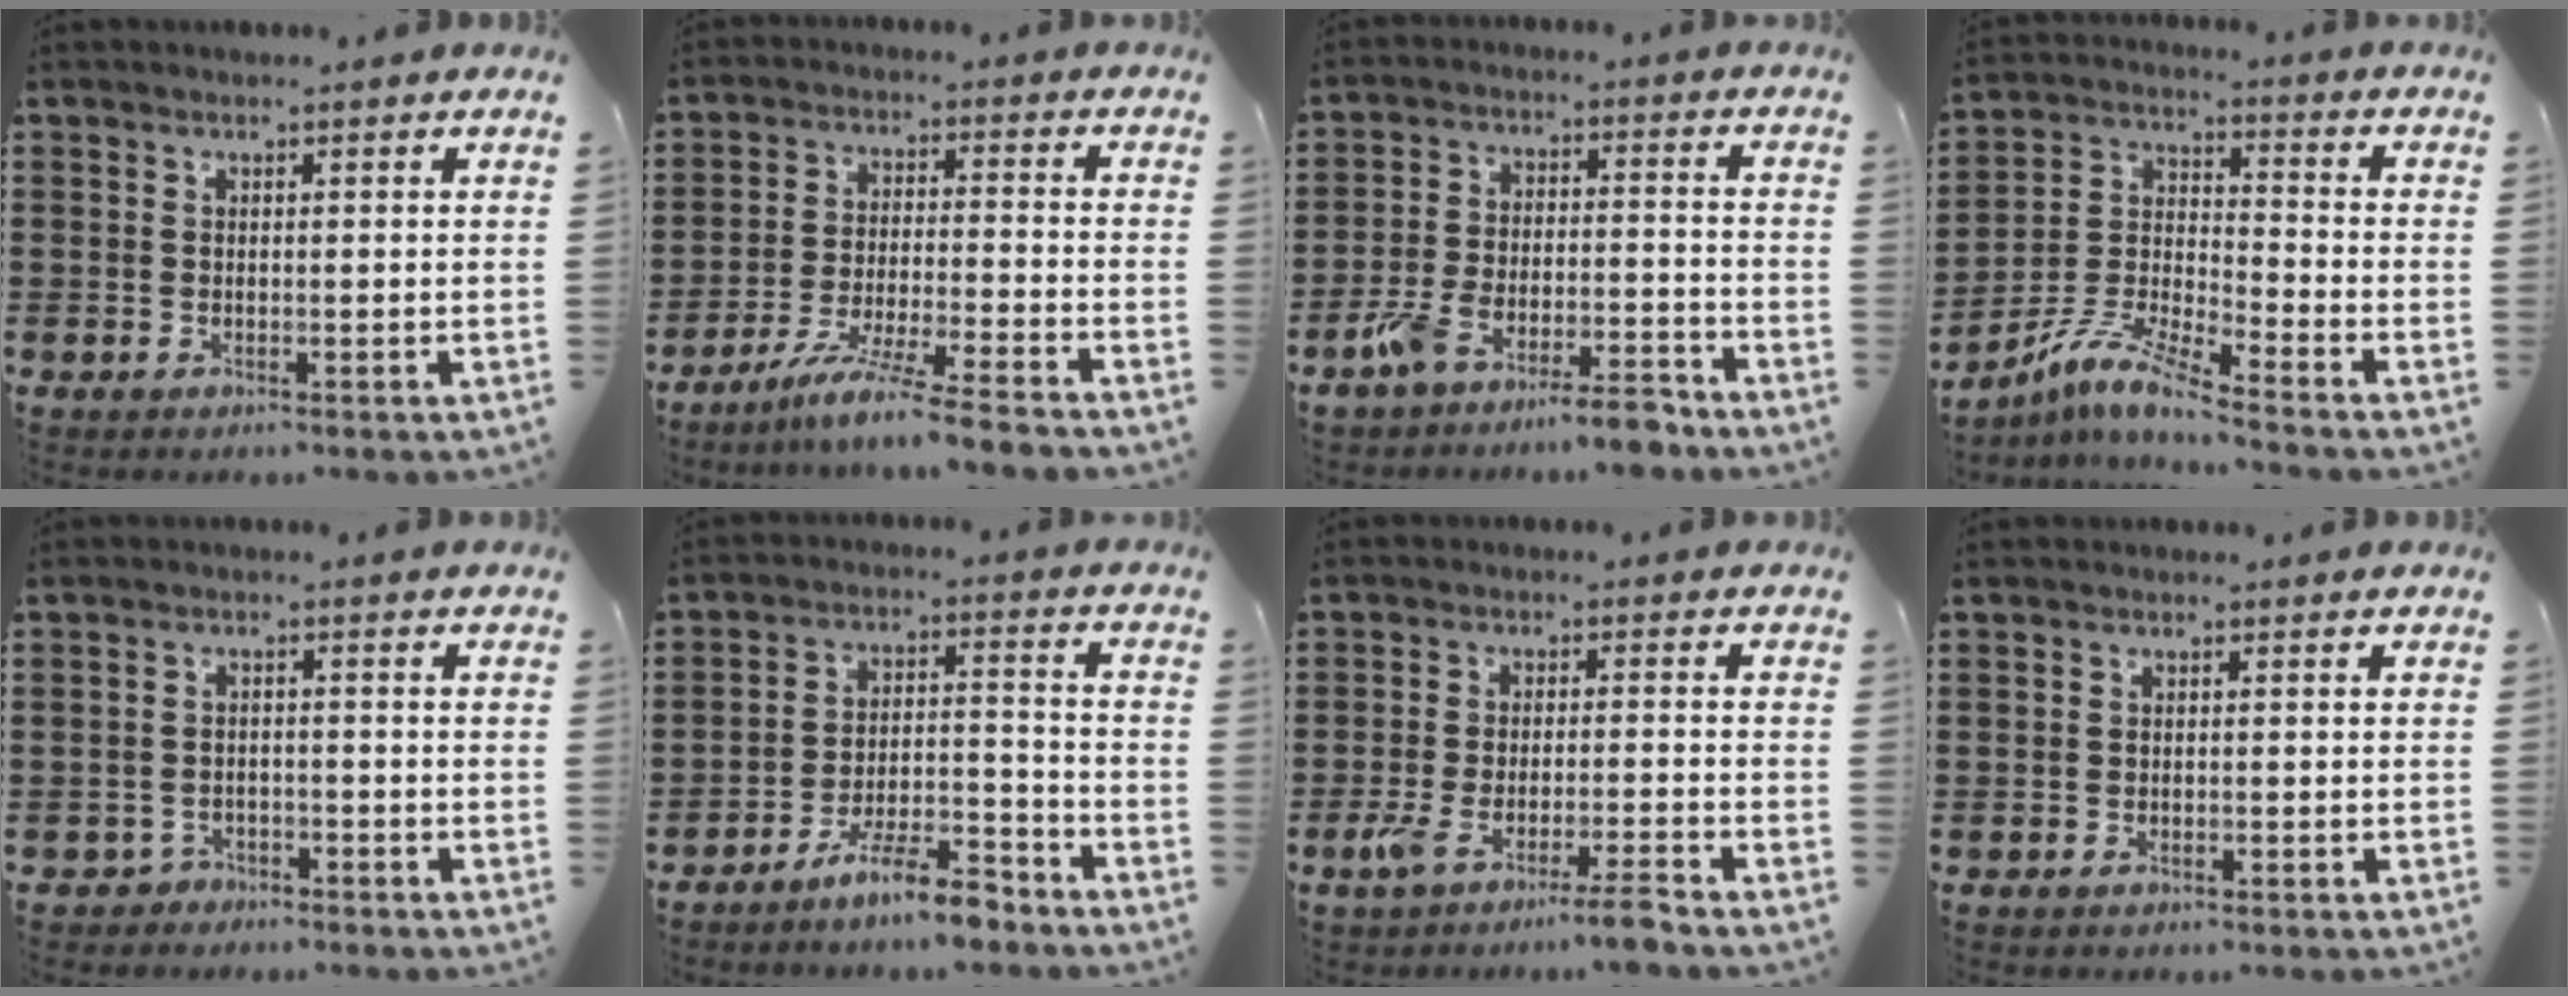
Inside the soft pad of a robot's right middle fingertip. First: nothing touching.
{"total": 7.7, "force": [-6.7, -0.8, 3.6], "torque": [-0.070, -0.015, -0.130]}
{"total": 7.9, "force": [-7.0, 0.8, 3.6], "torque": [-0.074, 0.005, -0.134]}
{"total": 8.5, "force": [-7.4, 0.3, 4.2], "torque": [-0.096, -0.002, -0.150]}
{"total": 2.1, "force": [-1.9, 0.8, -0.2], "torque": [-0.006, 0.003, -0.044]}
{"total": 8.3, "force": [-7.2, 1.1, 4.0], "torque": [-0.068, 0.015, -0.134]}
{"total": 5.2, "force": [-4.1, -0.2, 3.2], "torque": [-0.058, -0.013, -0.074]}
{"total": 0.6, "force": [-0.5, 0.2, 0.2], "torque": [-0.006, -0.001, -0.011]}